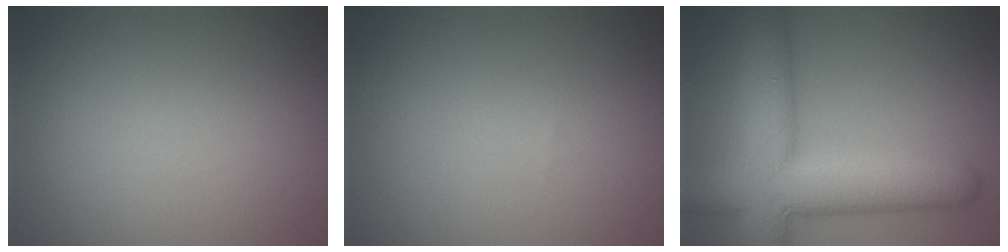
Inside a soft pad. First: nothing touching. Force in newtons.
{"total": 0.0}
{"total": 10.2, "press": 10.2, "slide": 0.8}